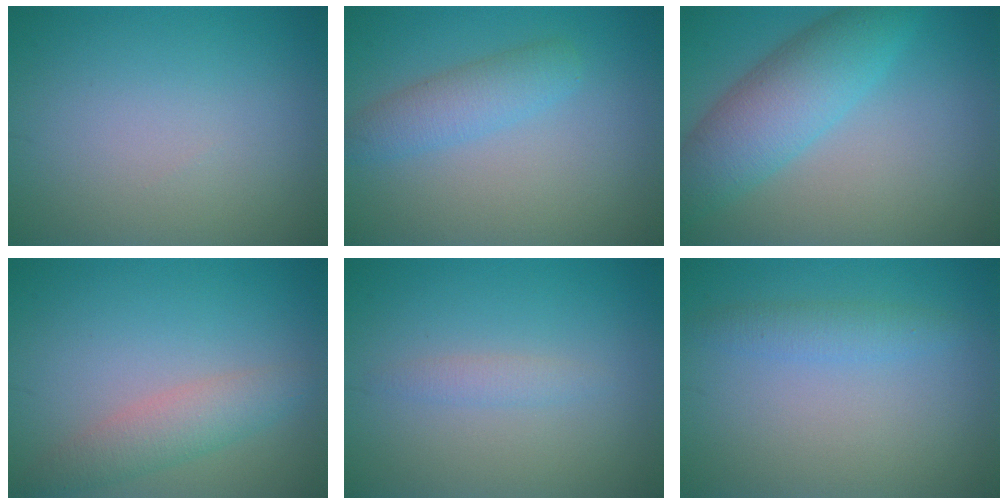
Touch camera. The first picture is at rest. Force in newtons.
{"total": 3.0, "press": 3.0, "slide": 0.1}
{"total": 6.3, "press": 6.3, "slide": 0.1}
{"total": 3.1, "press": 3.1, "slide": 0.2}
{"total": 1.2, "press": 1.2, "slide": 0.0}
{"total": 1.8, "press": 1.8, "slide": 0.1}